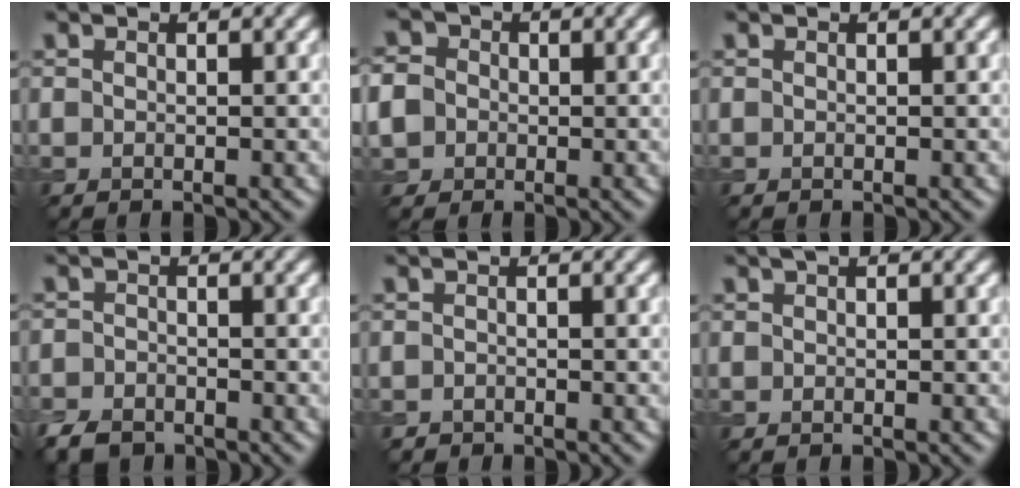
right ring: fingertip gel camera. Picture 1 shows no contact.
{"total": 5.9, "force": [-0.1, 5.4, 2.3], "torque": [-0.051, 0.022, -0.033]}
{"total": 0.0}
{"total": 3.2, "force": [-2.6, 1.6, 1.0], "torque": [-0.017, -0.007, -0.056]}
{"total": 0.7, "force": [-0.6, 0.4, -0.1], "torque": [0.005, -0.002, -0.011]}
{"total": 0.5, "force": [0.3, 0.2, 0.4], "torque": [-0.007, 0.007, 0.005]}